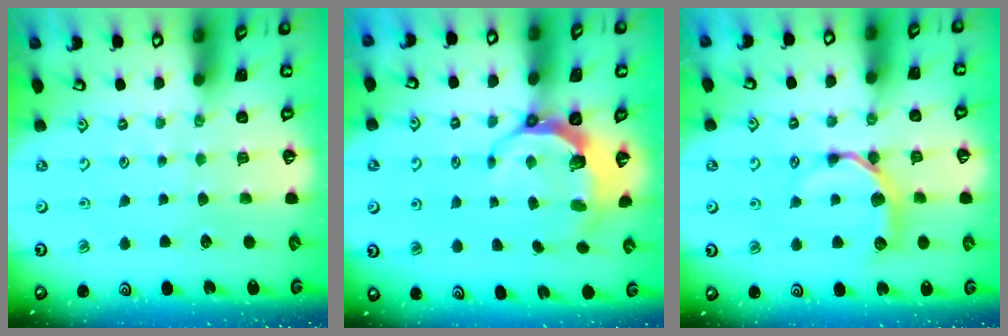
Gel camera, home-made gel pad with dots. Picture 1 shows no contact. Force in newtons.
{"total": 7.5, "press": 6.3, "slide": 4.2}
{"total": 9.2, "press": 9.2, "slide": 0.3}